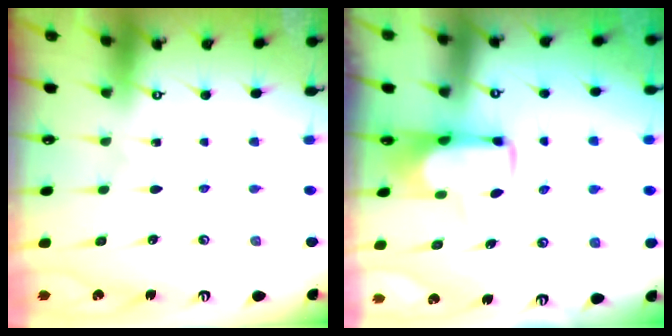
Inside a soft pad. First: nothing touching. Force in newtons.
{"total": 2.0, "press": 1.9, "slide": 0.4}